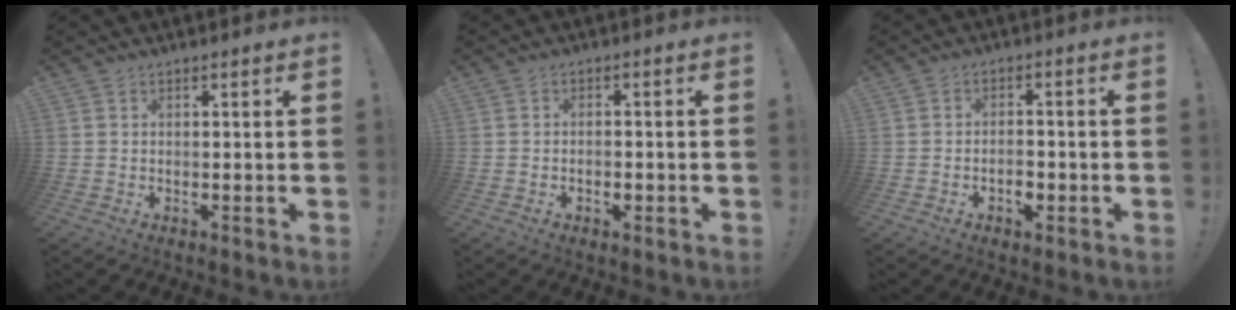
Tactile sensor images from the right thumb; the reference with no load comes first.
{"total": 1.7, "force": [-0.6, 1.1, 1.1], "torque": [-0.010, -0.003, -0.011]}
{"total": 3.5, "force": [-1.5, 2.4, 2.1], "torque": [-0.018, 0.000, -0.027]}